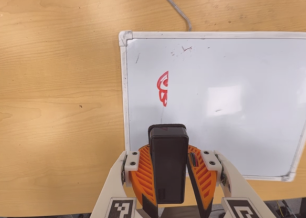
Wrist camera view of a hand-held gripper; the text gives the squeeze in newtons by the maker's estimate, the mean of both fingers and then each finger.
{"total": 11.4, "left": 10.1, "right": 12.7}